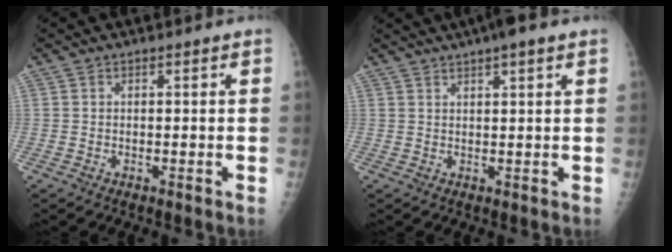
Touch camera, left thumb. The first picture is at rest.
{"total": 5.5, "force": [3.8, 0.7, 4.0], "torque": [-0.060, 0.013, 0.058]}